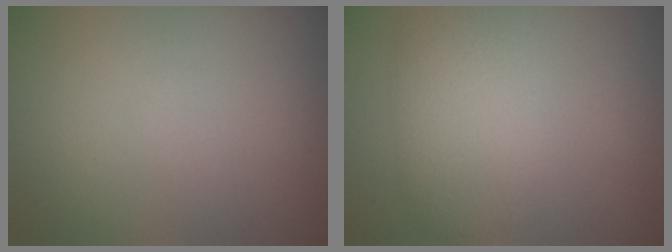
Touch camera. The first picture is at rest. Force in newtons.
{"total": 5.3, "press": 5.3, "slide": 0.1}